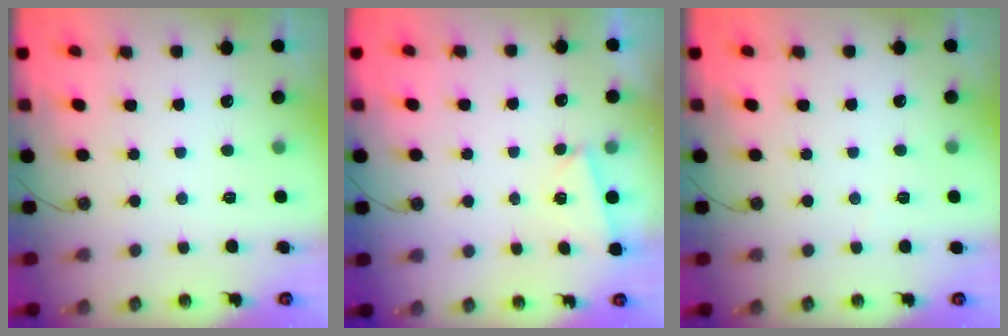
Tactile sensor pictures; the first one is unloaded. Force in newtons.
{"total": 2.1, "press": 1.7, "slide": 1.3}
{"total": 2.0, "press": 2.0, "slide": 0.4}